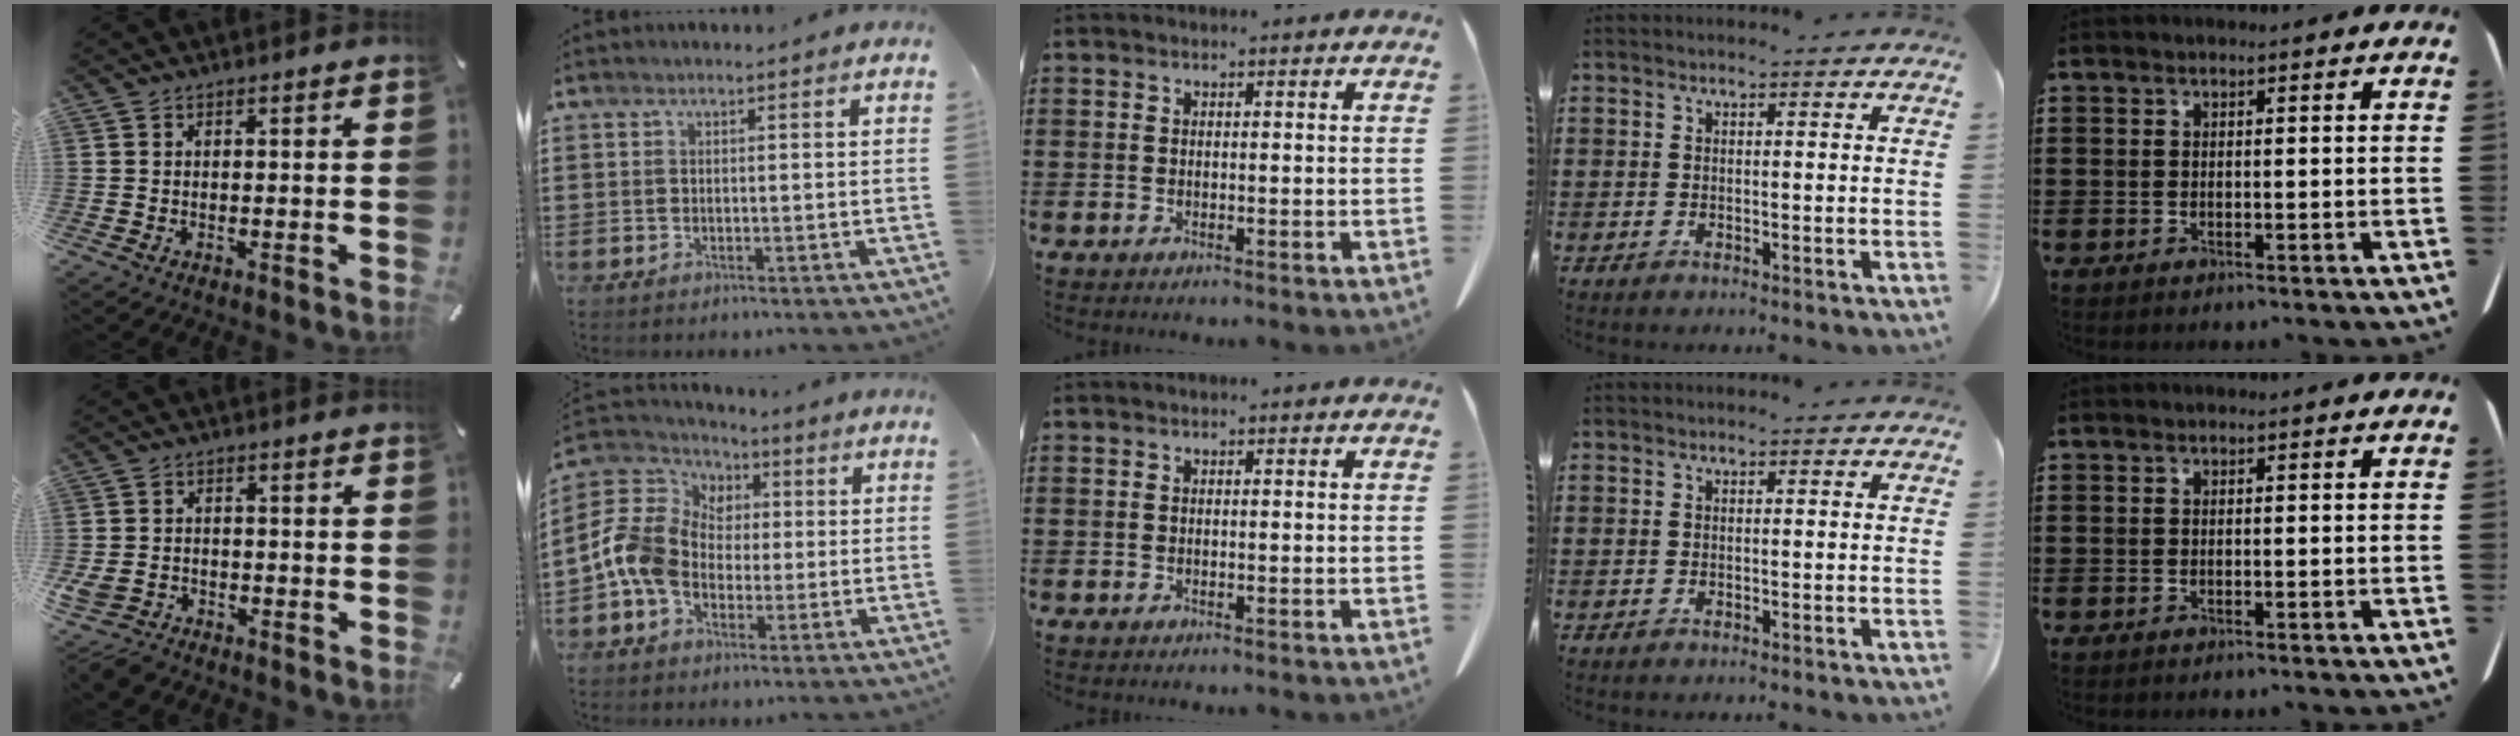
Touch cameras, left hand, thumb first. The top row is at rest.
{"thumb": {"total": 4.7, "force": [-3.0, 3.0, 1.9], "torque": [-0.058, 0.008, -0.063]}, "index": {"total": 10.7, "force": [-1.3, 8.9, 5.8], "torque": [-0.169, 0.010, -0.033]}}